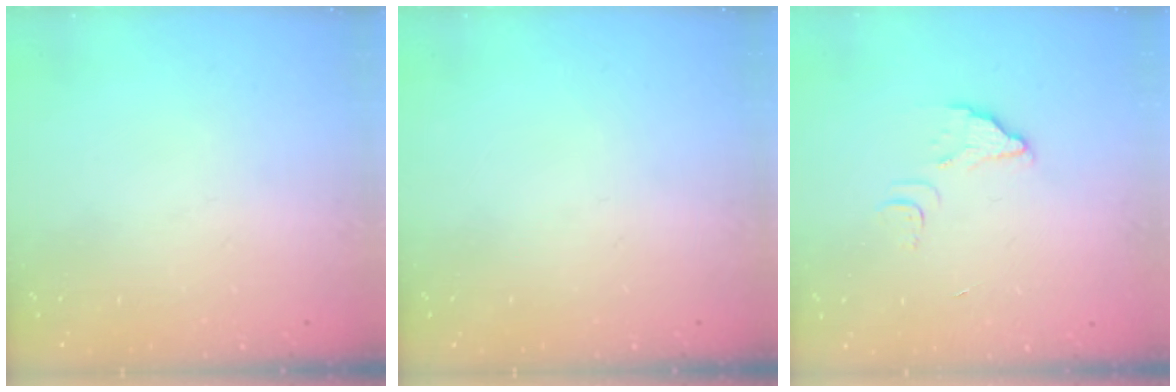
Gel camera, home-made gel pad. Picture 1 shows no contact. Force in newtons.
{"total": 0.0}
{"total": 4.5, "press": 4.5, "slide": 0.3}